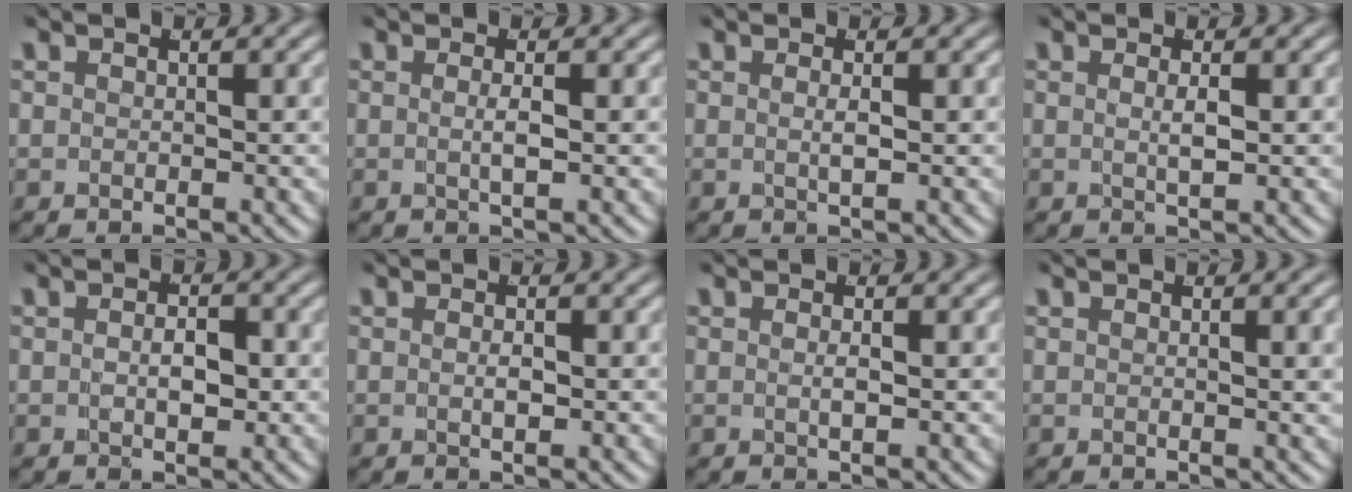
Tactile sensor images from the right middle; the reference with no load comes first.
{"total": 1.3, "force": [-0.2, -0.5, 1.2], "torque": [-0.024, -0.007, 0.000]}
{"total": 1.0, "force": [0.0, -0.5, 0.9], "torque": [-0.019, -0.008, 0.004]}
{"total": 1.3, "force": [0.1, -0.5, 1.2], "torque": [-0.024, -0.010, 0.009]}
{"total": 2.0, "force": [-0.2, 0.9, 1.8], "torque": [-0.026, -0.009, 0.002]}
{"total": 0.8, "force": [-0.1, -0.1, 0.8], "torque": [-0.017, -0.010, 0.003]}
{"total": 0.8, "force": [-0.1, -0.4, 0.7], "torque": [-0.015, -0.008, 0.002]}
{"total": 1.1, "force": [0.4, -0.2, 1.0], "torque": [-0.008, 0.003, 0.005]}